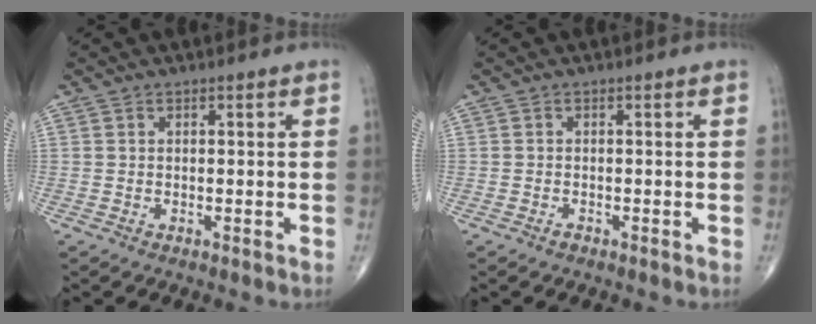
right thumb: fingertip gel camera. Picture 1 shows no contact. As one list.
[{"total": 0.6, "force": [-0.5, 0.3, 0.2], "torque": [-0.002, 0.000, -0.010]}]